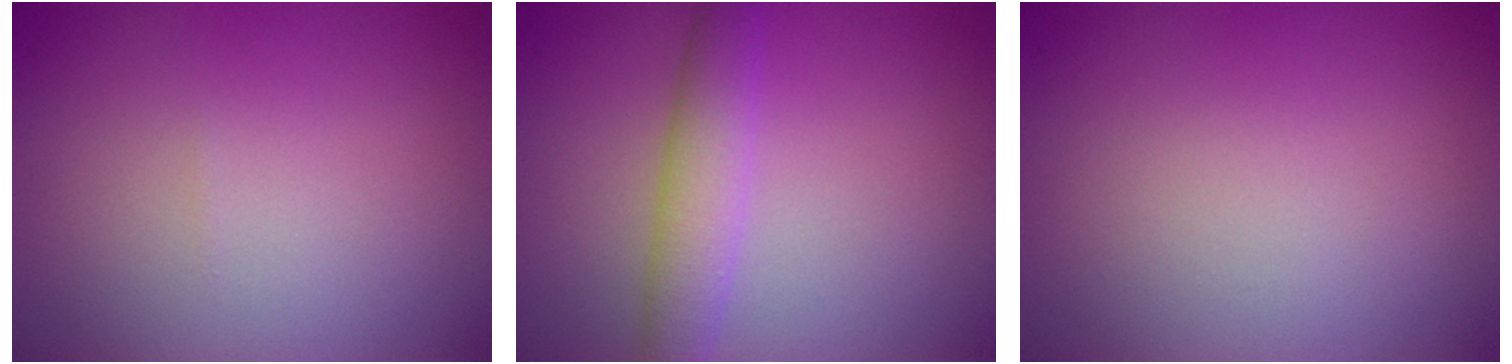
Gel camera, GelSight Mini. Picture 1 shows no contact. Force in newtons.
{"total": 3.3, "press": 3.3, "slide": 0.0}
{"total": 0.0}